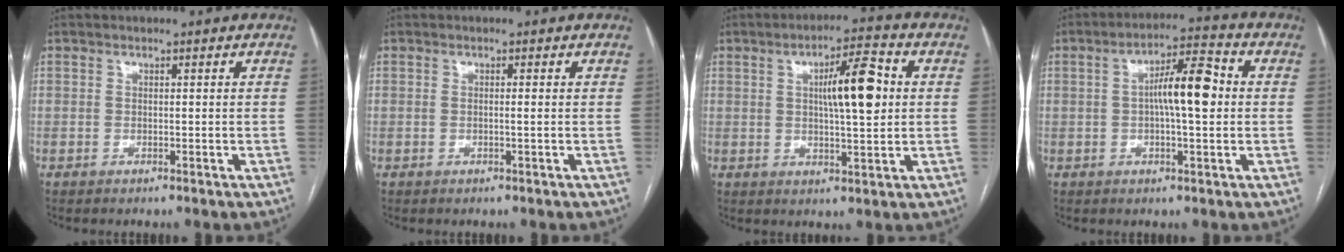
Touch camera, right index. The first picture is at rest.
{"total": 0.7, "force": [0.0, -0.2, 0.7], "torque": [-0.011, 0.001, 0.002]}
{"total": 9.4, "force": [1.7, 1.7, 9.1], "torque": [-0.147, 0.013, 0.028]}
{"total": 8.8, "force": [0.5, 1.7, 8.6], "torque": [-0.148, 0.021, 0.005]}